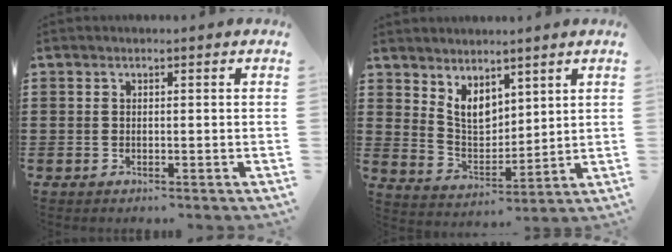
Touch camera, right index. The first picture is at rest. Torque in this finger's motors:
{"motor_torque": [-0.61, 0.90, 0.01, 0.01]}